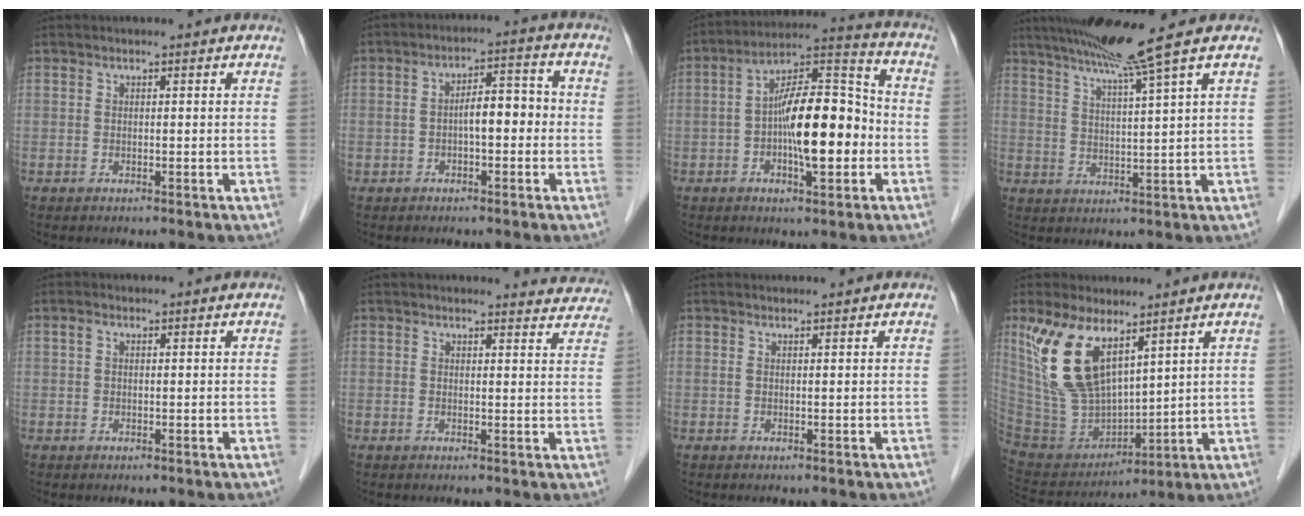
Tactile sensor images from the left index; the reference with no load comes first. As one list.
[{"total": 5.4, "force": [-1.1, 2.3, 4.8], "torque": [-0.082, 0.034, -0.015]}, {"total": 13.5, "force": [-2.7, 4.1, 12.6], "torque": [-0.219, 0.025, -0.044]}, {"total": 8.9, "force": [6.4, -2.6, 5.6], "torque": [-0.095, 0.002, 0.106]}, {"total": 1.0, "force": [0.4, 0.7, 0.6], "torque": [-0.017, 0.012, 0.009]}, {"total": 7.6, "force": [7.4, 1.6, 0.0], "torque": [0.029, -0.019, 0.053]}, {"total": 0.7, "force": [0.6, 0.0, 0.1], "torque": [-0.011, 0.004, 0.015]}, {"total": 12.9, "force": [7.3, 5.2, 9.2], "torque": [-0.198, 0.004, 0.161]}]